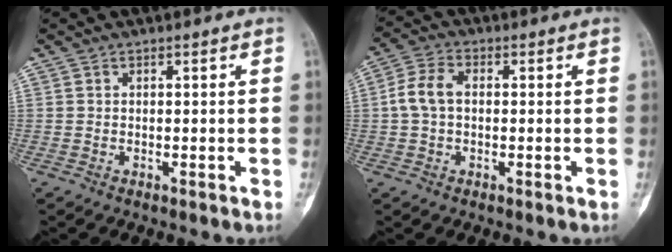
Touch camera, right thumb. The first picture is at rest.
{"total": 6.0, "force": [0.1, 3.9, 4.5], "torque": [-0.096, 0.019, -0.003]}